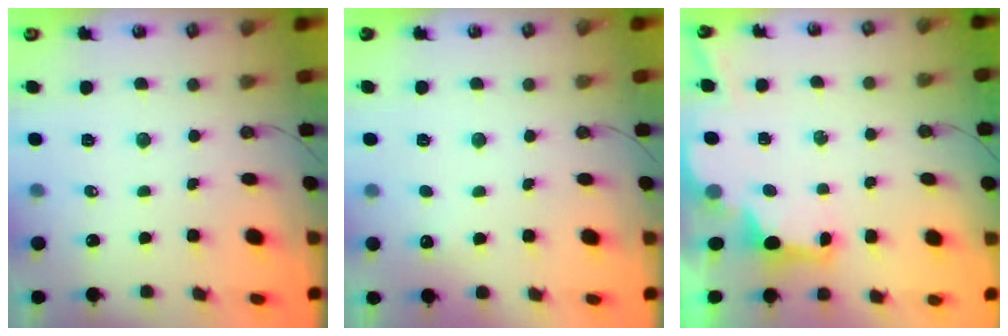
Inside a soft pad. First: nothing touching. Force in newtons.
{"total": 2.9, "press": 2.7, "slide": 1.1}
{"total": 2.9, "press": 2.8, "slide": 0.9}